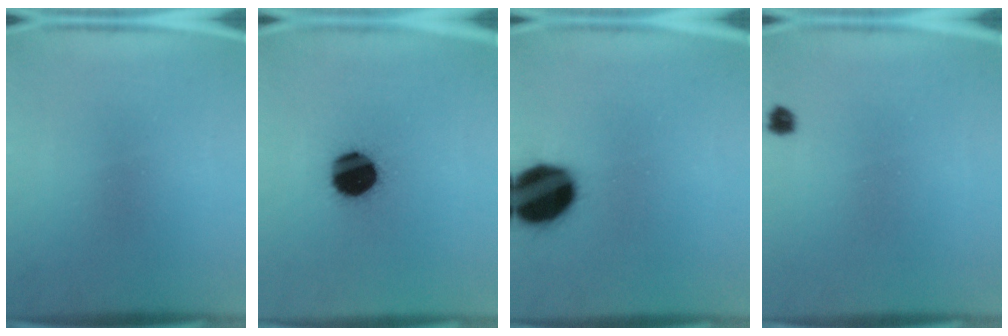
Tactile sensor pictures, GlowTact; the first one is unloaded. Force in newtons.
{"total": 16.2}
{"total": 18.3}
{"total": 1.4}